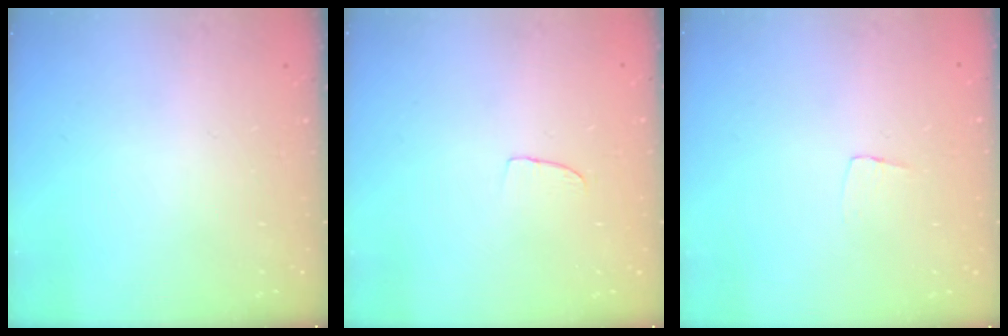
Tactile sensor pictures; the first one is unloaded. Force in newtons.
{"total": 2.5, "press": 2.5, "slide": 0.1}
{"total": 3.3, "press": 3.3, "slide": 0.2}